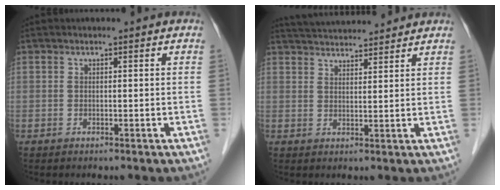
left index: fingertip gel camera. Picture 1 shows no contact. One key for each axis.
{"total": 9.7, "fx": 9.2, "fy": 1.2, "fz": 2.8, "tx": -0.050, "ty": 0.024, "tz": 0.138}